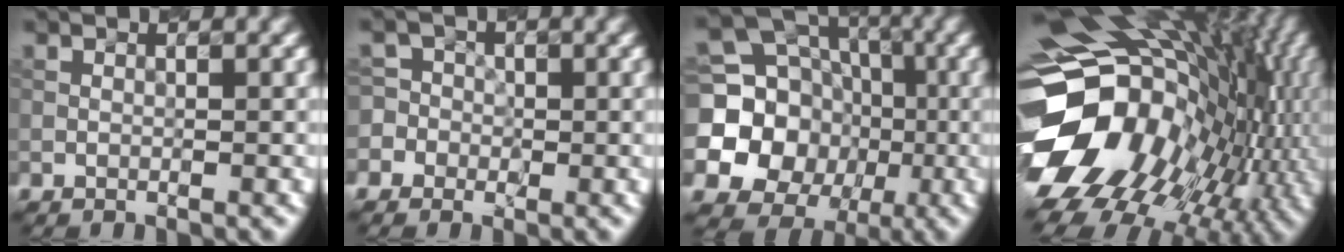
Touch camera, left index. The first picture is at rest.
{"total": 4.2, "force": [-1.6, 3.9, 0.6], "torque": [0.008, 0.019, -0.054]}
{"total": 15.9, "force": [-0.5, 14.8, 5.8], "torque": [-0.161, 0.008, -0.025]}
{"total": 17.3, "force": [-2.2, 12.0, 12.4], "torque": [-0.231, -0.006, -0.039]}